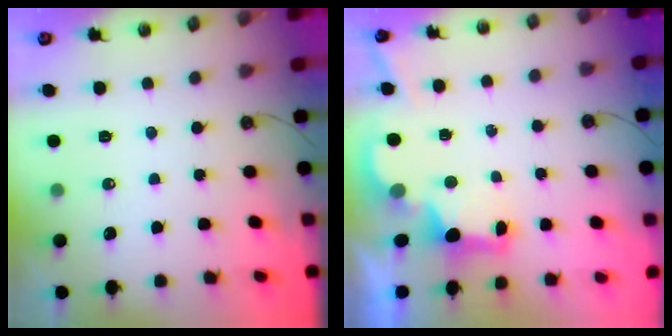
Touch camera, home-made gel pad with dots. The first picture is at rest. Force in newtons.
{"total": 2.9, "press": 2.7, "slide": 0.9}